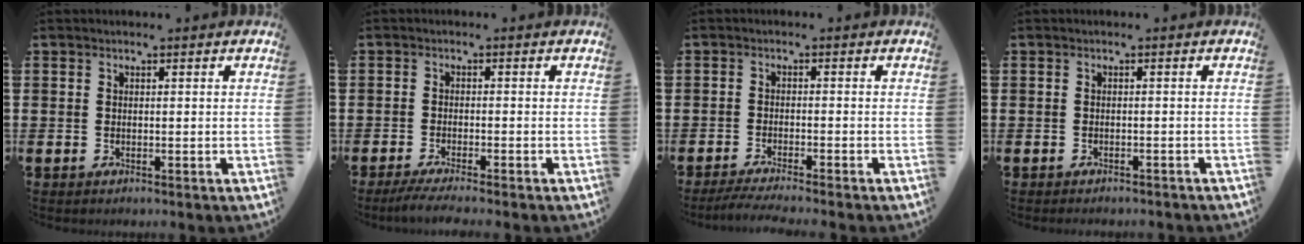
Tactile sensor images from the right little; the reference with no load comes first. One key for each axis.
{"total": 2.2, "fx": -1.6, "fy": 0.0, "fz": 1.5, "tx": -0.022, "ty": 0.000, "tz": -0.028}
{"total": 2.2, "fx": -1.8, "fy": -0.1, "fz": 1.3, "tx": -0.020, "ty": -0.001, "tz": -0.033}
{"total": 0.6, "fx": -0.6, "fy": 0.0, "fz": 0.0, "tx": -0.001, "ty": -0.002, "tz": -0.013}